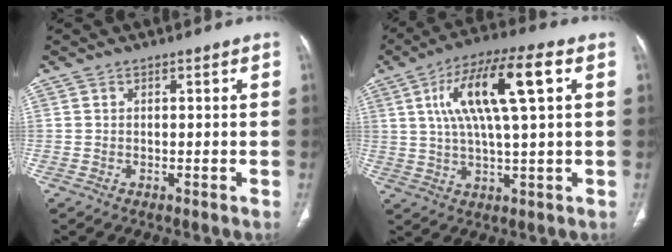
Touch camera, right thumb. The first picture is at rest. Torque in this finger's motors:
{"motor_torque": [0.03, 0.49, 0.34, 0.33, 0.31]}